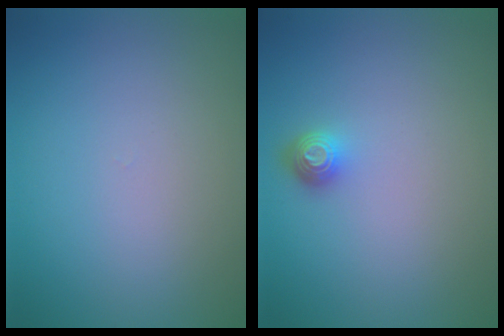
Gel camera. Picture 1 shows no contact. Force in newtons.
{"total": 1.4, "press": 1.1, "slide": 0.9}